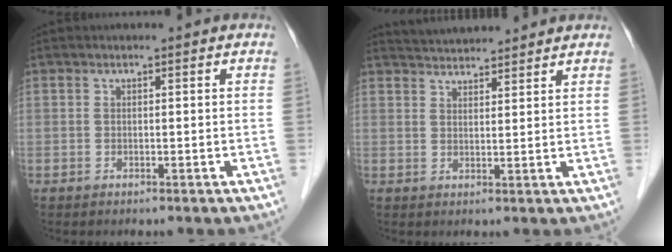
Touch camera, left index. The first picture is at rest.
{"total": 6.8, "force": [6.6, 0.9, 1.5], "torque": [-0.029, 0.031, 0.099]}